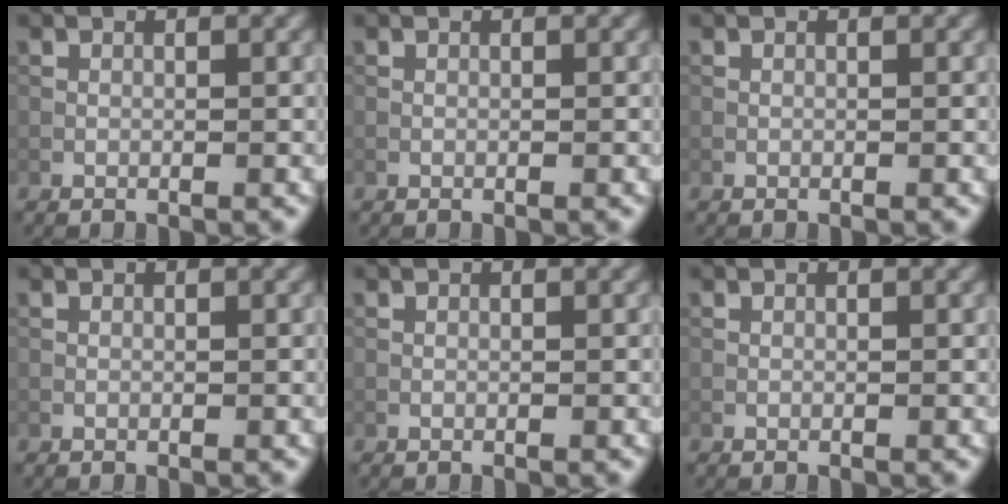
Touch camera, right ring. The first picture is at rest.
{"total": 0.0}
{"total": 0.0}
{"total": 0.0}
{"total": 0.0}
{"total": 0.0}